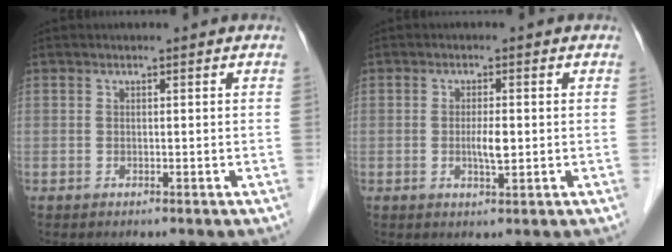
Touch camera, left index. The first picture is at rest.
{"total": 2.6, "force": [-0.1, 0.5, 2.5], "torque": [-0.047, -0.001, -0.002]}